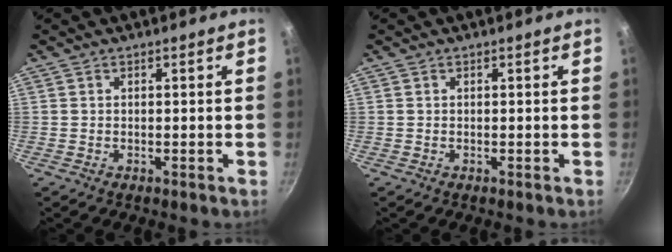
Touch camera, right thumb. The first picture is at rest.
{"total": 0.0}